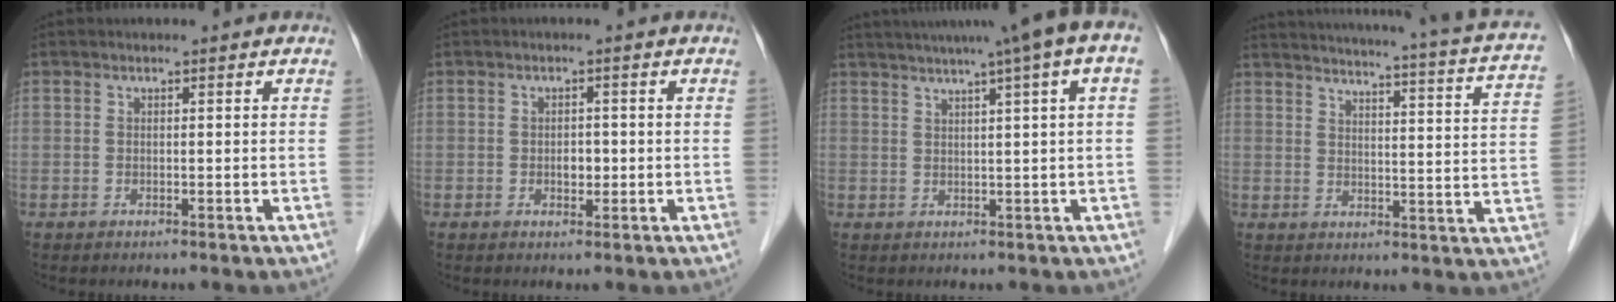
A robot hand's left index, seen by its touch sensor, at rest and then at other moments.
{"total": 1.7, "force": [-0.3, 1.1, 1.3], "torque": [-0.021, 0.002, -0.002]}
{"total": 12.2, "force": [7.4, -0.4, 9.7], "torque": [-0.149, 0.040, 0.089]}
{"total": 21.6, "force": [18.3, 0.8, 11.5], "torque": [-0.166, -0.033, 0.208]}